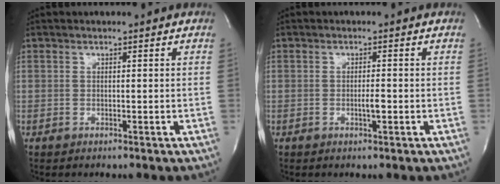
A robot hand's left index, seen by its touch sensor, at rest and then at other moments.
{"total": 1.5, "force": [-0.5, 0.2, 1.4], "torque": [-0.025, -0.001, -0.010]}